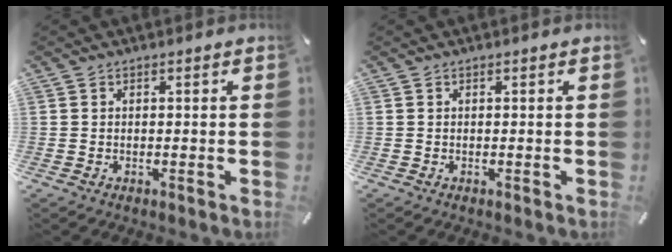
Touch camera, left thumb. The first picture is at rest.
{"total": 0.0}